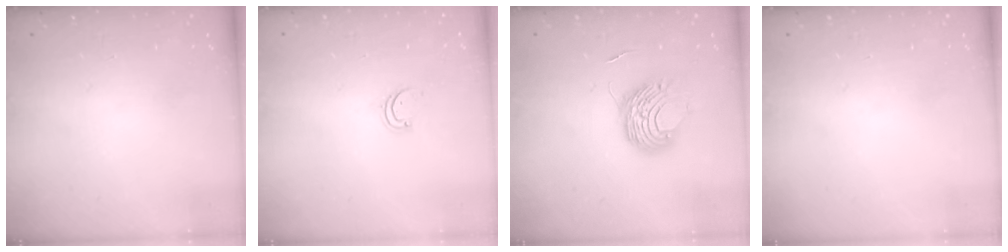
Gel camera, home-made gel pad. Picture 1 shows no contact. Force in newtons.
{"total": 1.7, "press": 1.7, "slide": 0.3}
{"total": 8.7, "press": 8.7, "slide": 0.4}
{"total": 0.0}